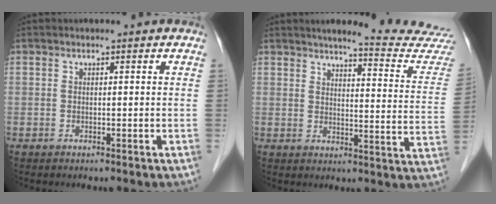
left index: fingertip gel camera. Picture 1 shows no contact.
{"total": 16.3, "force": [15.8, -0.4, 4.3], "torque": [-0.048, -0.103, 0.168]}